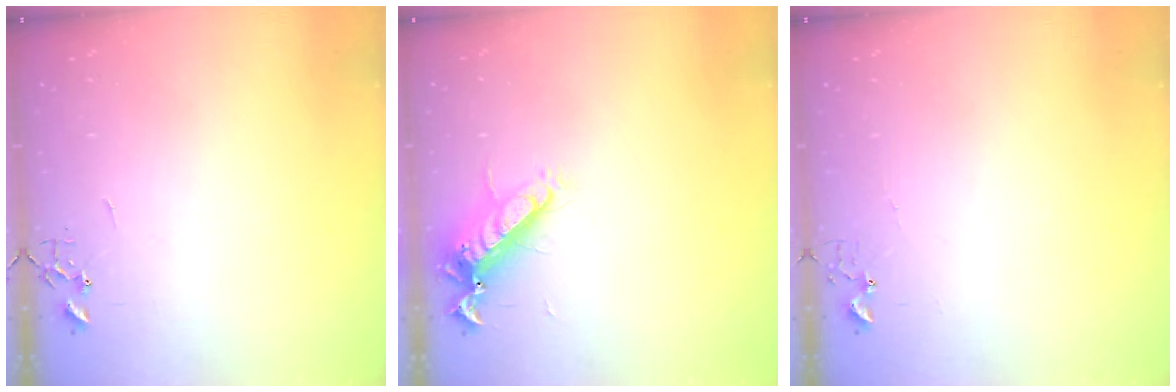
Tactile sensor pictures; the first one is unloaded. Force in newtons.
{"total": 12.5, "press": 12.4, "slide": 1.4}
{"total": 2.9, "press": 2.9, "slide": 0.4}